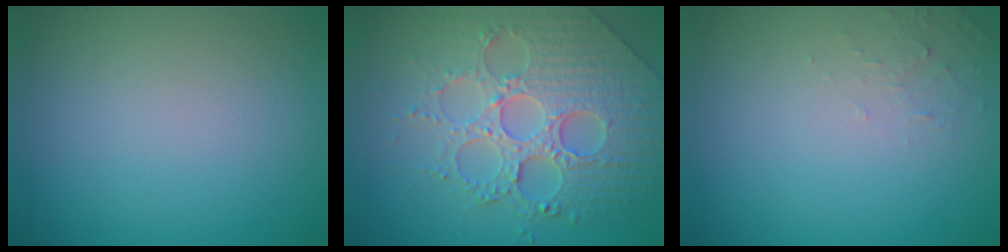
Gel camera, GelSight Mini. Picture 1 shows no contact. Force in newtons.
{"total": 7.3, "press": 6.0, "slide": 4.0}
{"total": 0.9, "press": 0.9, "slide": 0.1}